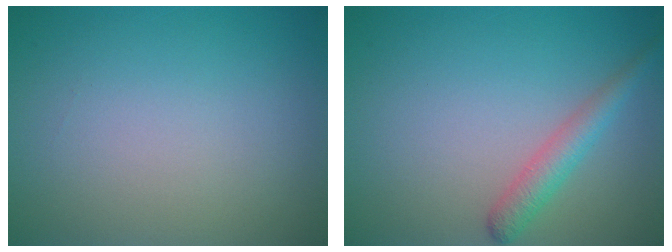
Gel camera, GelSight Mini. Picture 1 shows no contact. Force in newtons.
{"total": 2.5, "press": 2.5, "slide": 0.1}